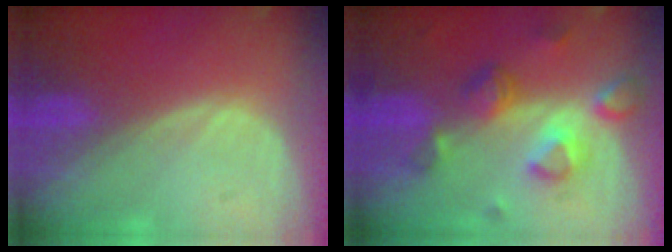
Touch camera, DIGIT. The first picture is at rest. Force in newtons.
{"total": 7.8, "press": 7.0, "slide": 3.6}